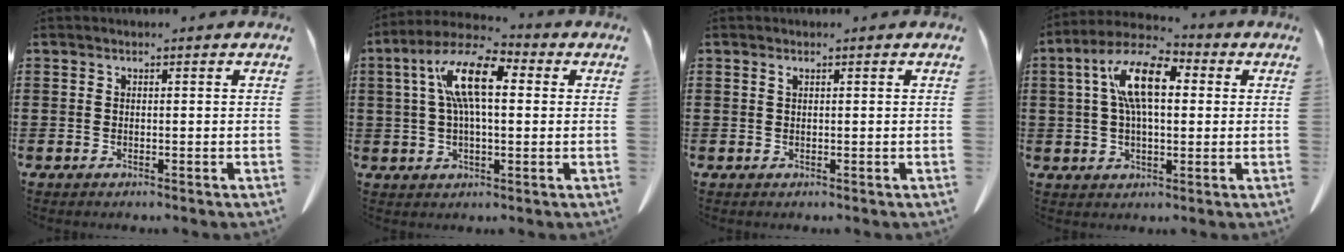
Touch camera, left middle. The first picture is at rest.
{"total": 10.5, "force": [2.5, 3.7, 9.5], "torque": [-0.209, 0.004, 0.033]}
{"total": 0.6, "force": [0.3, 0.1, 0.5], "torque": [-0.011, 0.001, 0.006]}
{"total": 10.6, "force": [3.0, 4.7, 9.0], "torque": [-0.199, 0.008, 0.045]}